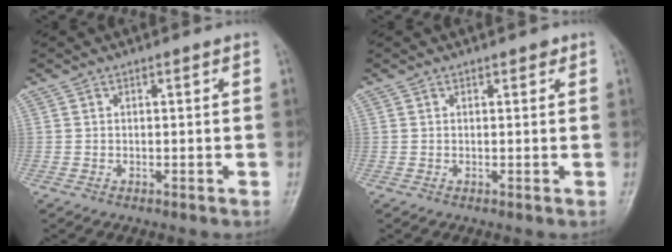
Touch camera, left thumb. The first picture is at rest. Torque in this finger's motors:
{"motor_torque": [0.24, 0.05, 0.06, -0.25, 0.00]}